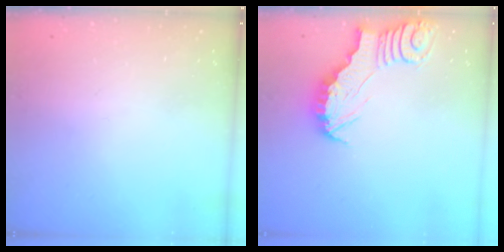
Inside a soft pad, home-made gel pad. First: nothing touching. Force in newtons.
{"total": 2.9, "press": 2.9, "slide": 0.3}